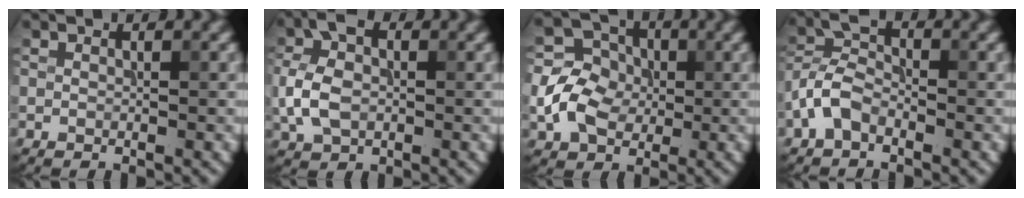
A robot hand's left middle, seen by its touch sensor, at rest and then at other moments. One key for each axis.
{"total": 5.3, "fx": -0.4, "fy": 3.7, "fz": 3.8, "tx": -0.091, "ty": 0.007, "tz": -0.017}
{"total": 5.2, "fx": -0.8, "fy": 4.3, "fz": 2.8, "tx": -0.057, "ty": 0.007, "tz": -0.021}
{"total": 3.5, "fx": -2.0, "fy": 1.9, "fz": 2.2, "tx": -0.044, "ty": 0.011, "tz": -0.052}